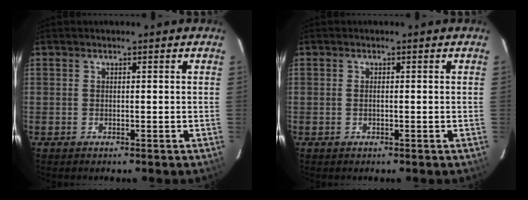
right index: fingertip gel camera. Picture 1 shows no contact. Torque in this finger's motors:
{"motor_torque": [-0.21, 0.29, -0.04, 0.00]}